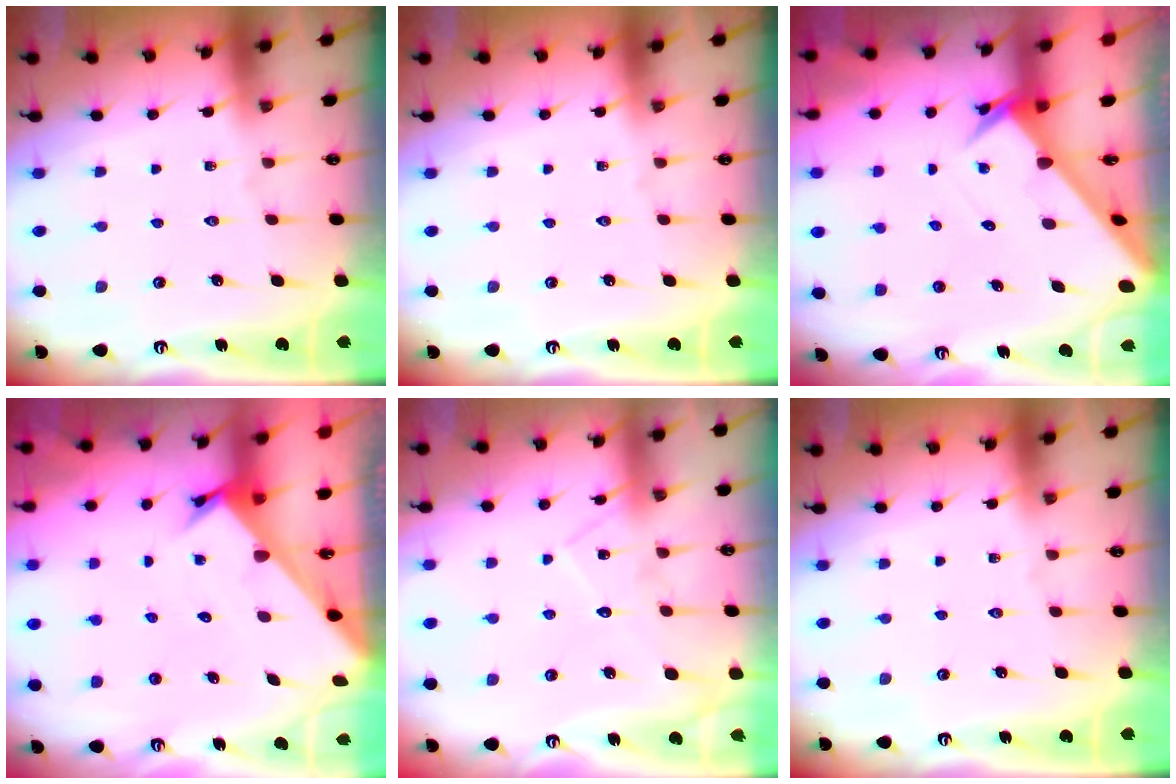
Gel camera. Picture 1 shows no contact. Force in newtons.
{"total": 0.0}
{"total": 3.0, "press": 3.0, "slide": 0.2}
{"total": 2.6, "press": 2.6, "slide": 0.2}
{"total": 10.2, "press": 10.2, "slide": 0.6}
{"total": 0.0}